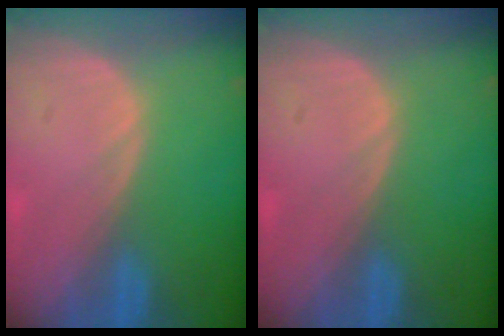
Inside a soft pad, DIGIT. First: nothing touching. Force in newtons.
{"total": 0.0}